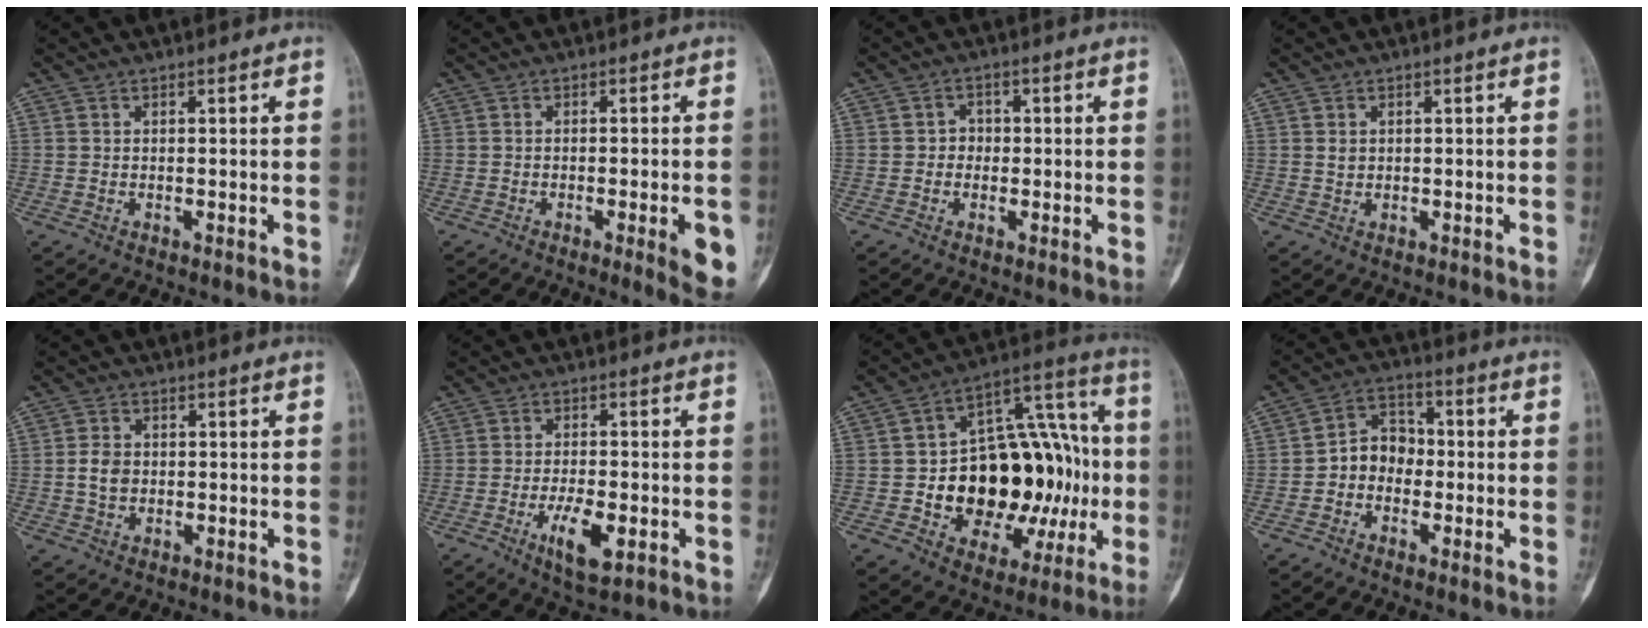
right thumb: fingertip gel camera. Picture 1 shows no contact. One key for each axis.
{"total": 7.0, "fx": -2.4, "fy": 1.2, "fz": 6.4, "tx": -0.073, "ty": -0.005, "tz": -0.028}
{"total": 2.4, "fx": -0.3, "fy": 2.2, "fz": 1.0, "tx": 0.004, "ty": 0.009, "tz": -0.012}
{"total": 1.3, "fx": 0.3, "fy": 1.1, "fz": 0.7, "tx": -0.007, "ty": -0.001, "tz": 0.009}
{"total": 3.8, "fx": -0.1, "fy": 3.0, "fz": 2.3, "tx": -0.036, "ty": 0.005, "tz": -0.003}
{"total": 7.2, "fx": -2.8, "fy": 2.7, "fz": 6.1, "tx": -0.106, "ty": 0.002, "tz": -0.043}
{"total": 27.6, "fx": -3.2, "fy": 17.4, "fz": 21.2, "tx": -0.261, "ty": 0.040, "tz": -0.030}
{"total": 7.2, "fx": -1.5, "fy": 5.9, "fz": 3.9, "tx": -0.036, "ty": 0.034, "tz": -0.042}